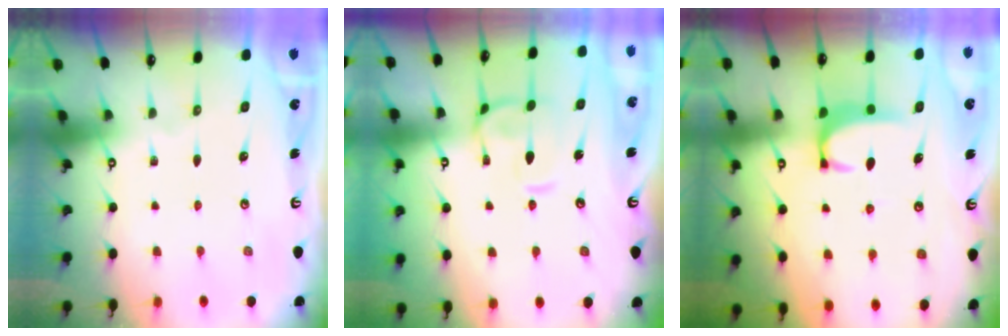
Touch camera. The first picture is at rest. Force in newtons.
{"total": 3.9, "press": 3.8, "slide": 0.9}
{"total": 2.0, "press": 1.9, "slide": 0.5}